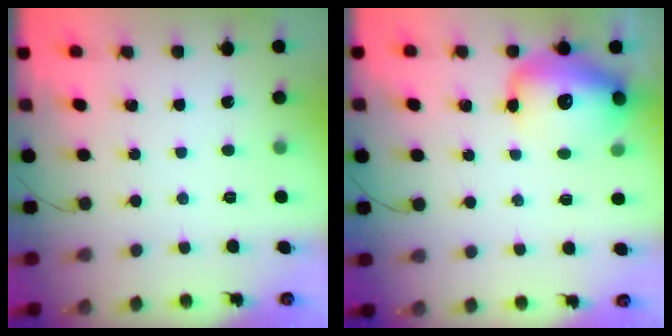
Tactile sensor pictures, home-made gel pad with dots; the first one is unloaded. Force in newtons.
{"total": 16.0, "press": 15.7, "slide": 3.0}